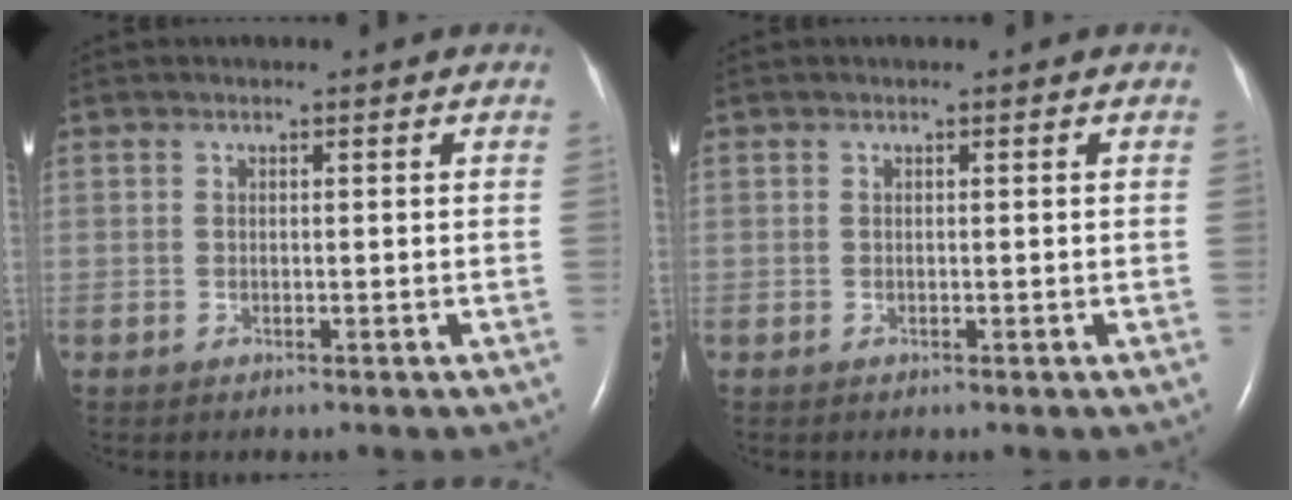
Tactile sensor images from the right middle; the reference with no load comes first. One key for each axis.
{"total": 0.0}